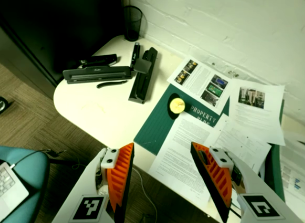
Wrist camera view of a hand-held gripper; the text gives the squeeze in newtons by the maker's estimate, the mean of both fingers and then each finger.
{"total": 0.0}